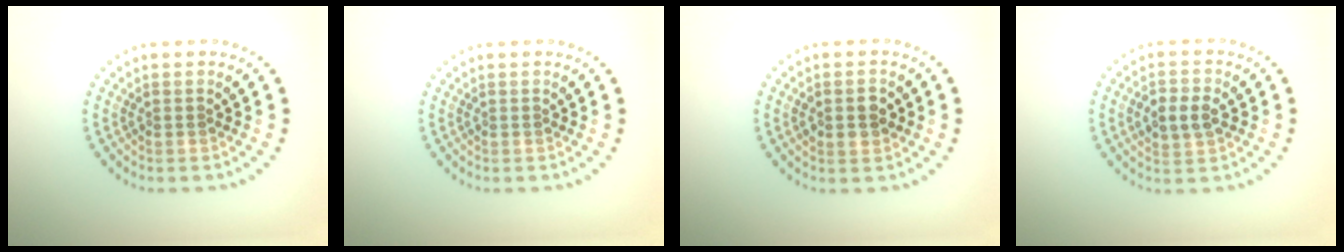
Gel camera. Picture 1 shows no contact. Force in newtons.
{"total": 0.0}
{"total": 2.8, "press": 2.8, "slide": 0.1}
{"total": 3.0, "press": 3.0, "slide": 0.2}